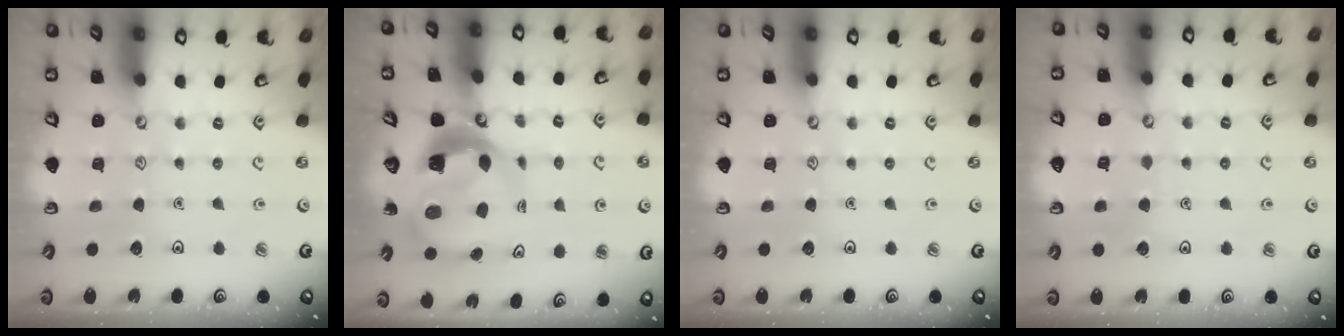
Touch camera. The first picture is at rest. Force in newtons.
{"total": 8.7, "press": 8.5, "slide": 1.4}
{"total": 0.0}
{"total": 2.9, "press": 2.9, "slide": 0.3}